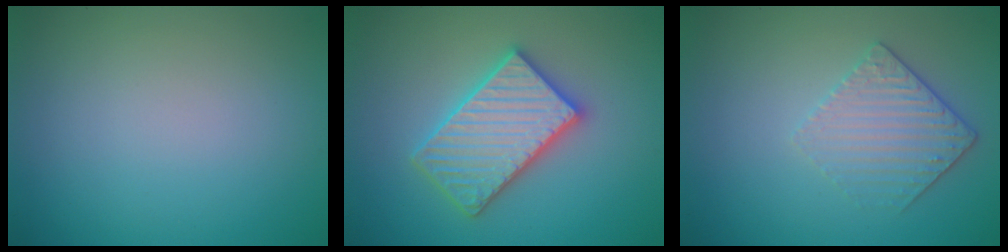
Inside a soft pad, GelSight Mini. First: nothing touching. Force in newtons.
{"total": 5.5, "press": 5.5, "slide": 0.8}
{"total": 3.3, "press": 2.8, "slide": 1.8}